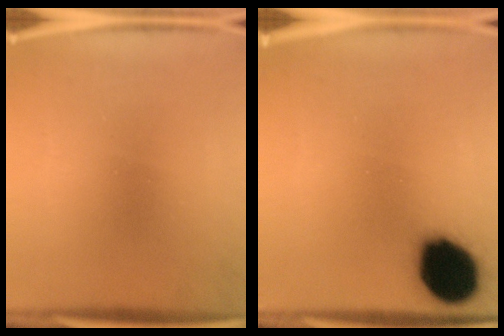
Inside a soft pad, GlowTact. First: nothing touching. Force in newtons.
{"total": 15.8}